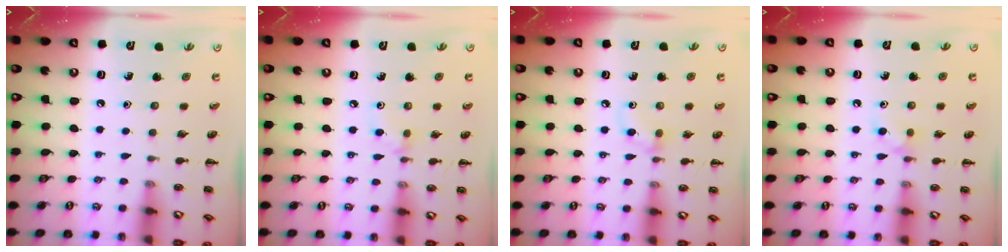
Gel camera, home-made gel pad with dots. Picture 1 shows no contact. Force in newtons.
{"total": 3.5, "press": 3.3, "slide": 1.2}
{"total": 5.4, "press": 5.1, "slide": 1.7}
{"total": 4.6, "press": 4.3, "slide": 1.6}